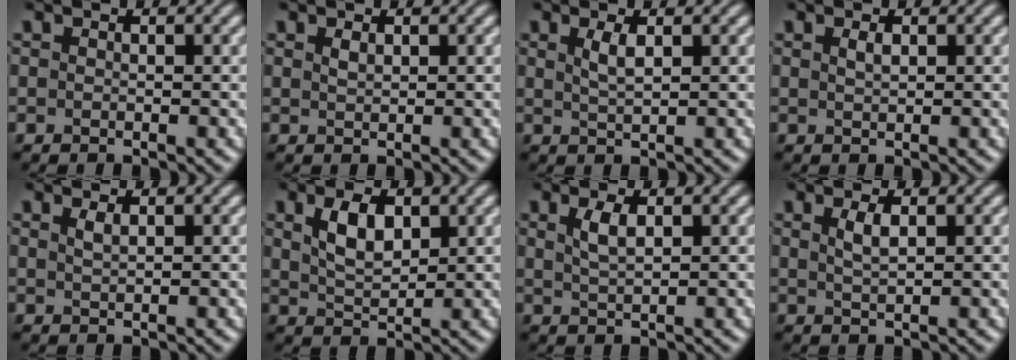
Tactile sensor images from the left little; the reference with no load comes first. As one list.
[{"total": 0.7, "force": [0.4, 0.3, 0.5], "torque": [-0.014, 0.000, 0.010]}, {"total": 1.7, "force": [0.7, 0.5, 1.4], "torque": [-0.031, 0.000, 0.016]}, {"total": 0.8, "force": [0.4, 0.3, 0.7], "torque": [-0.015, 0.001, 0.010]}, {"total": 1.0, "force": [0.6, 0.3, 0.7], "torque": [-0.014, 0.002, 0.011]}, {"total": 3.6, "force": [1.5, 1.9, 2.7], "torque": [-0.058, 0.003, 0.032]}, {"total": 2.0, "force": [0.9, 0.7, 1.6], "torque": [-0.036, 0.001, 0.019]}, {"total": 1.6, "force": [0.7, 0.4, 1.4], "torque": [-0.029, 0.001, 0.014]}]